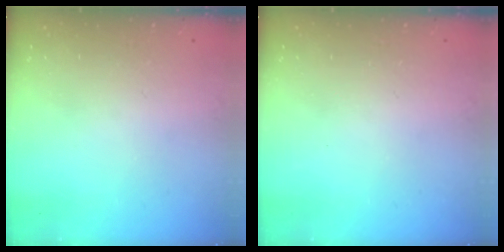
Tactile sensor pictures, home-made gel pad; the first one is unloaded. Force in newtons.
{"total": 0.0}